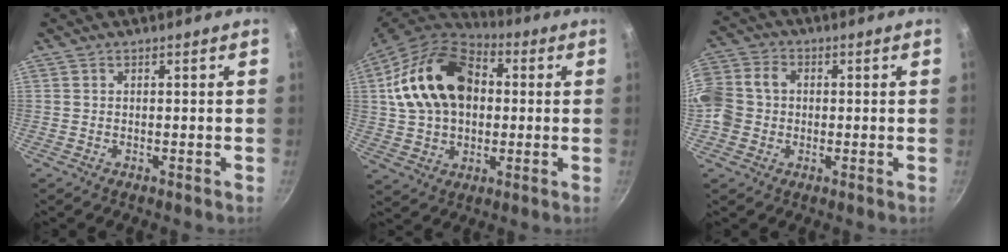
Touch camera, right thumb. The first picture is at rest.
{"total": 21.3, "force": [3.3, 15.0, 14.7], "torque": [-0.243, 0.025, 0.050]}
{"total": 12.2, "force": [0.2, 10.3, 6.6], "torque": [-0.149, 0.026, -0.010]}